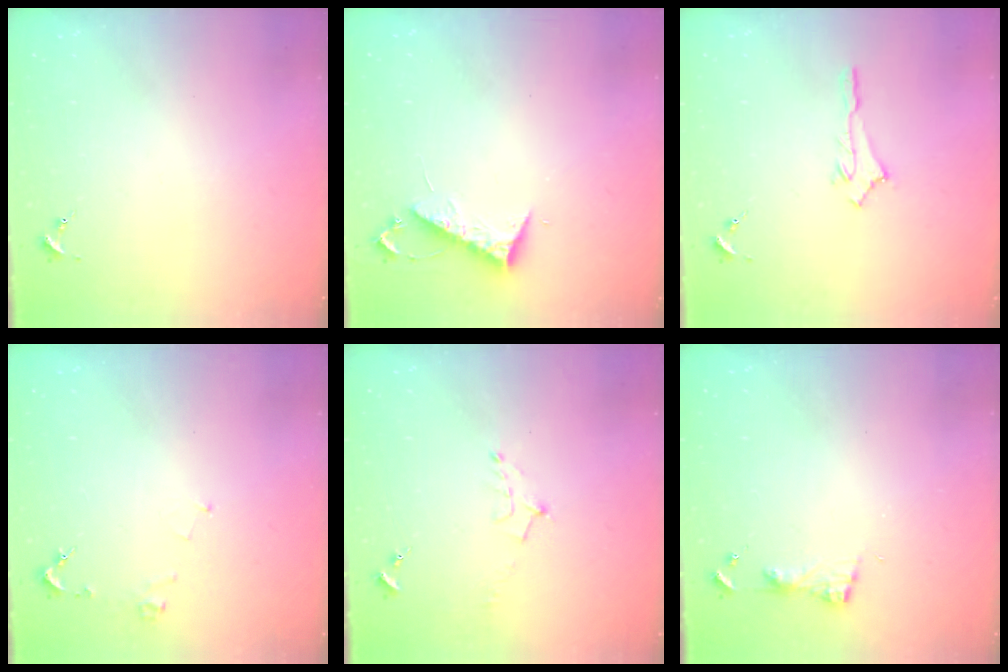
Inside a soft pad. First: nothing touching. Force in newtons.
{"total": 7.7, "press": 7.6, "slide": 0.6}
{"total": 2.5, "press": 2.5, "slide": 0.2}
{"total": 3.7, "press": 3.7, "slide": 0.5}
{"total": 5.6, "press": 5.5, "slide": 1.0}
{"total": 5.0, "press": 4.9, "slide": 0.6}